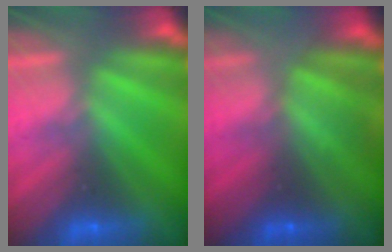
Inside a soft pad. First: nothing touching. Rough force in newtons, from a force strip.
{"total": 1.7}